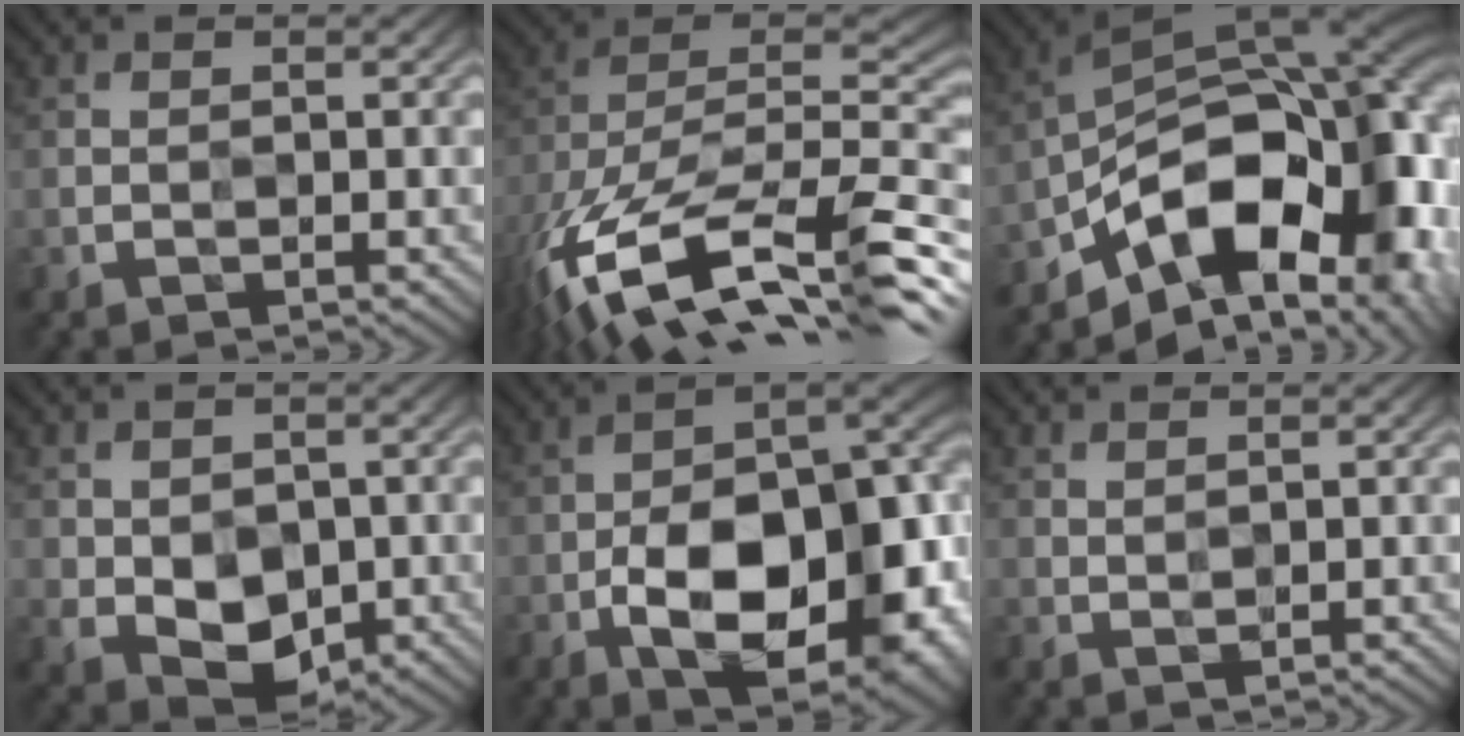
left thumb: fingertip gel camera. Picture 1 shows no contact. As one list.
[{"total": 16.5, "force": [-8.7, 7.5, 11.9], "torque": [-0.246, -0.022, -0.139]}, {"total": 15.1, "force": [-7.0, 8.5, 10.3], "torque": [-0.153, -0.005, -0.124]}, {"total": 4.5, "force": [0.0, 3.6, 2.7], "torque": [-0.063, -0.009, 0.004]}, {"total": 16.6, "force": [-5.8, 8.5, 13.0], "torque": [-0.201, -0.018, -0.081]}, {"total": 1.3, "force": [1.2, -0.3, -0.3], "torque": [-0.003, -0.001, 0.024]}]